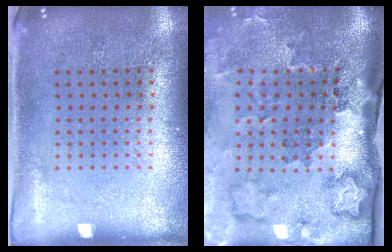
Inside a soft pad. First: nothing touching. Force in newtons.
{"total": 3.5, "press": 2.3, "slide": 2.7}